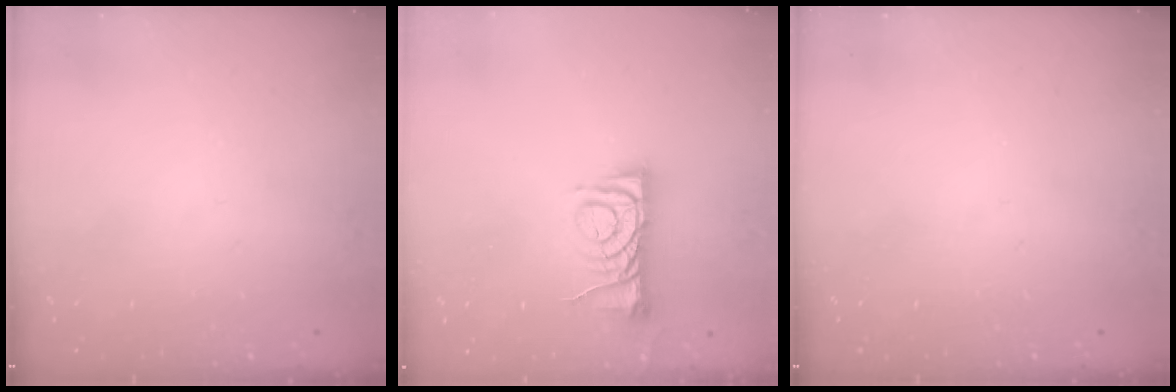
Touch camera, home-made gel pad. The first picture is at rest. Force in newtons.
{"total": 7.4, "press": 7.3, "slide": 0.4}
{"total": 0.0}